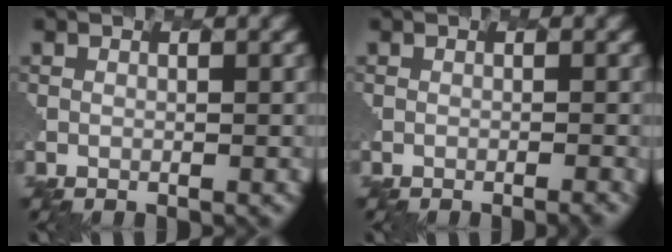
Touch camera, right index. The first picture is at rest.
{"total": 1.1, "force": [-0.7, 0.2, 0.7], "torque": [-0.007, 0.004, -0.013]}